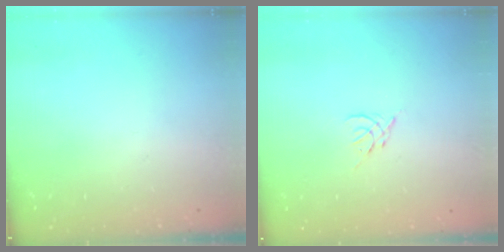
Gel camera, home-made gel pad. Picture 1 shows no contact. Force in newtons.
{"total": 1.8, "press": 1.7, "slide": 0.5}